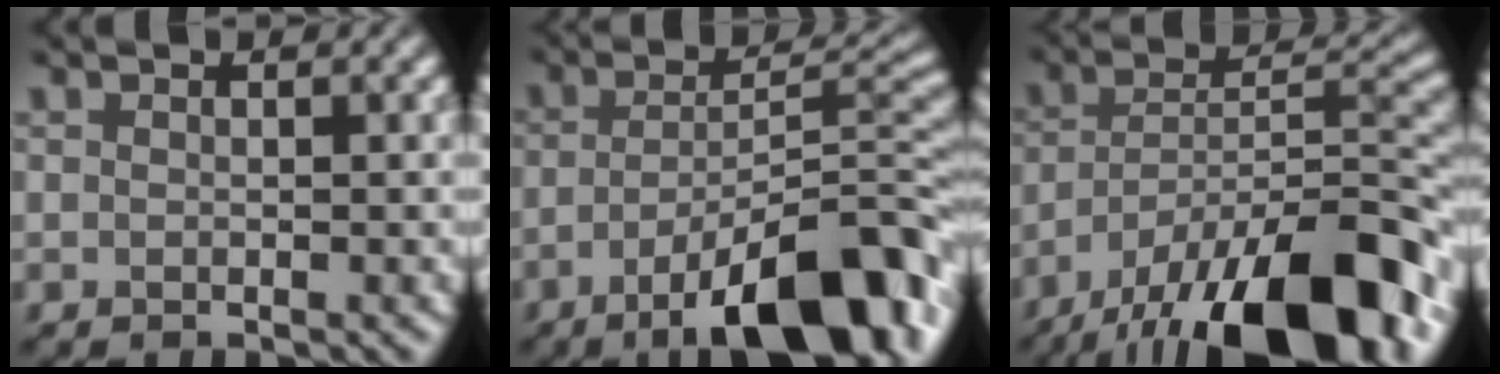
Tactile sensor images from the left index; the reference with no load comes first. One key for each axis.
{"total": 13.2, "fx": -7.2, "fy": 3.8, "fz": 10.3, "tx": -0.156, "ty": -0.003, "tz": -0.118}
{"total": 17.0, "fx": -12.0, "fy": 5.2, "fz": 10.9, "tx": -0.197, "ty": -0.008, "tz": -0.197}